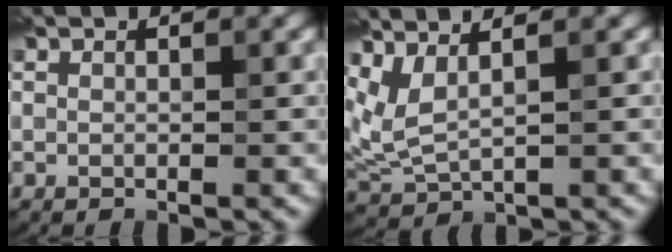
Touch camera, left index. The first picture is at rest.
{"total": 3.3, "force": [1.9, 0.9, 2.6], "torque": [-0.070, 0.005, 0.049]}